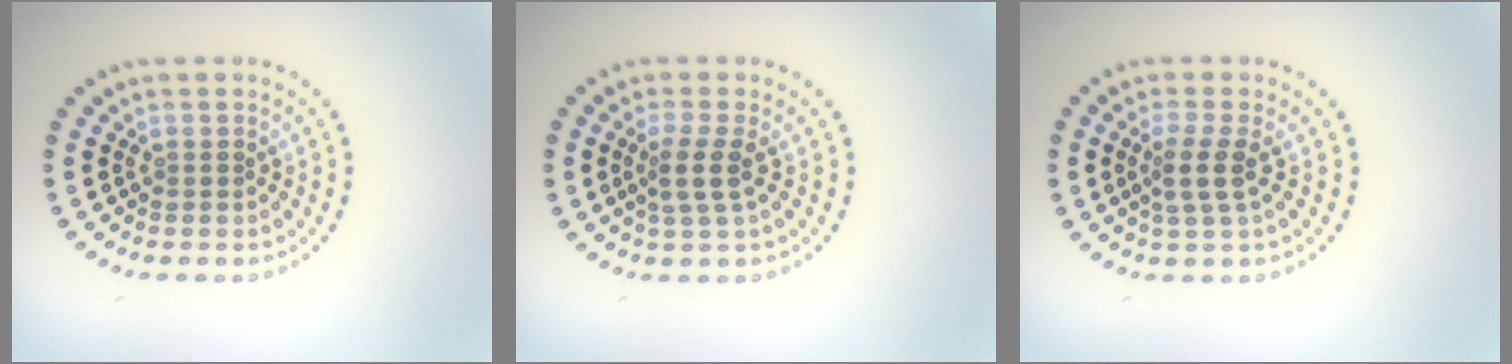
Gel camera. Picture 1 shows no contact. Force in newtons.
{"total": 2.4, "press": 2.0, "slide": 1.4}
{"total": 2.5, "press": 2.0, "slide": 1.5}